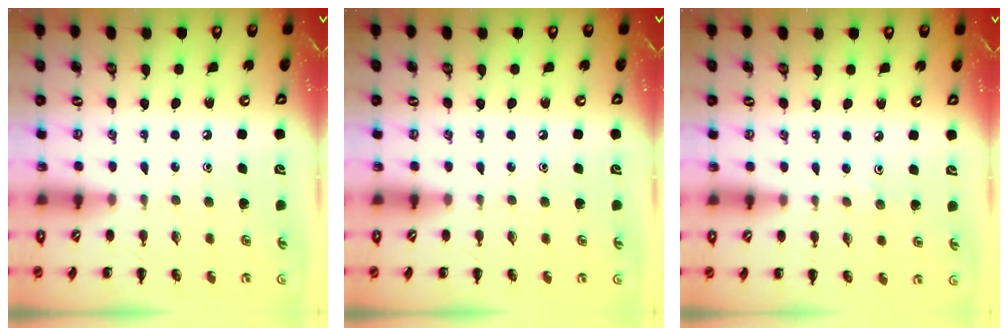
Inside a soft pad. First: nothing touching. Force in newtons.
{"total": 0.0}
{"total": 2.4, "press": 2.2, "slide": 1.0}